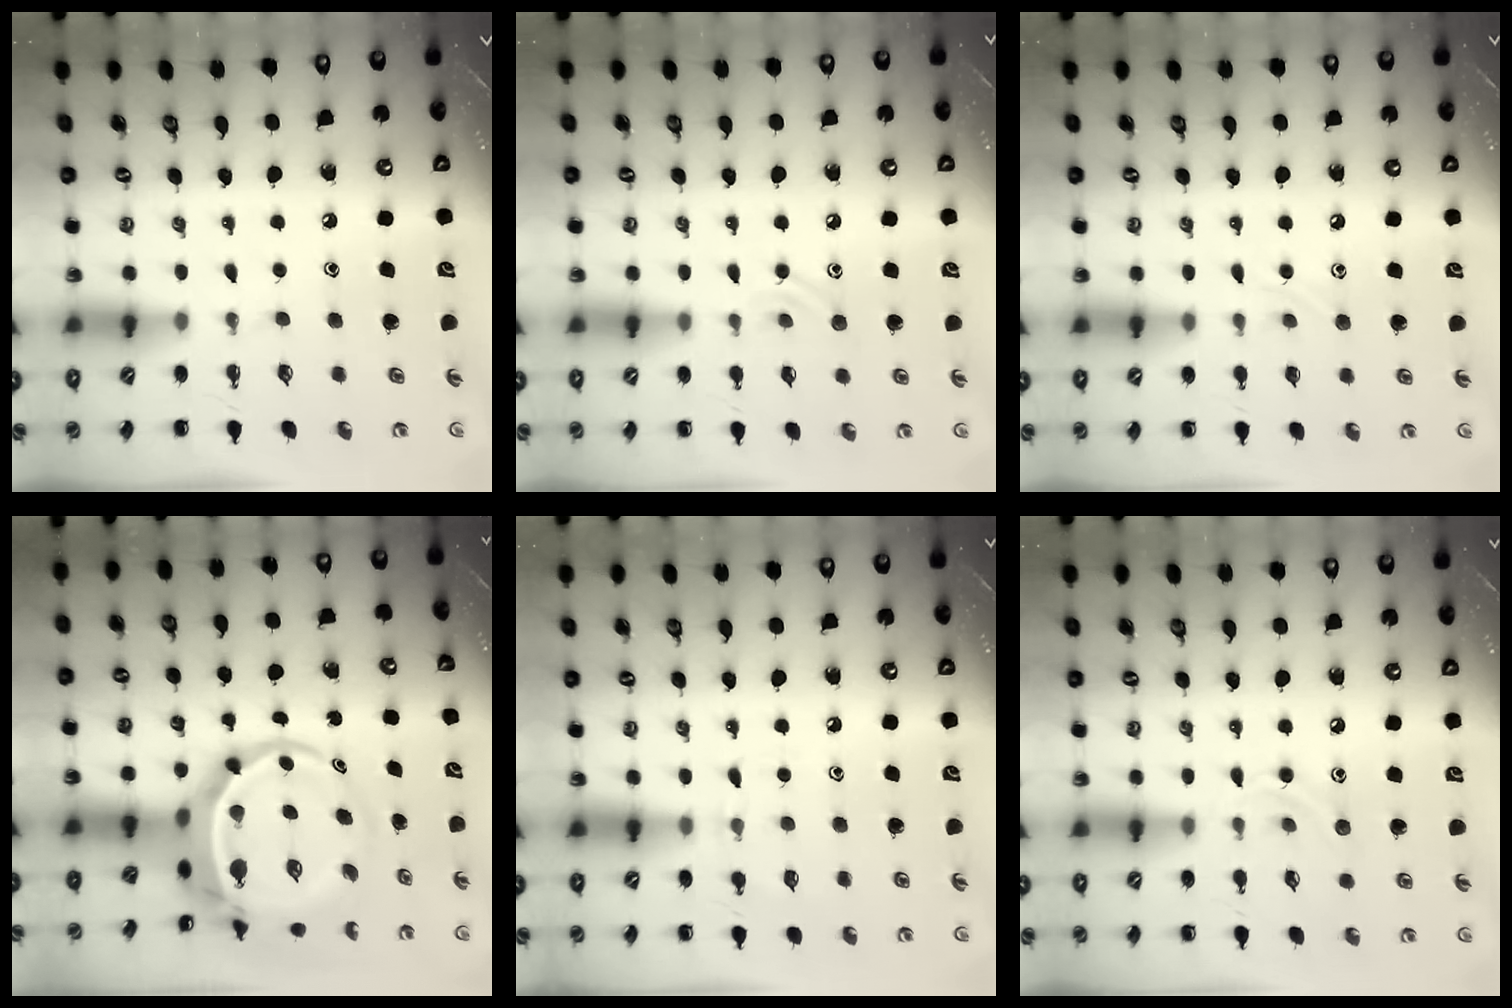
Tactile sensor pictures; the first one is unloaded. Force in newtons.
{"total": 8.3, "press": 7.9, "slide": 2.3}
{"total": 3.1, "press": 3.0, "slide": 1.0}
{"total": 7.1, "press": 6.9, "slide": 2.0}
{"total": 5.6, "press": 5.5, "slide": 1.1}
{"total": 6.6, "press": 6.5, "slide": 1.1}